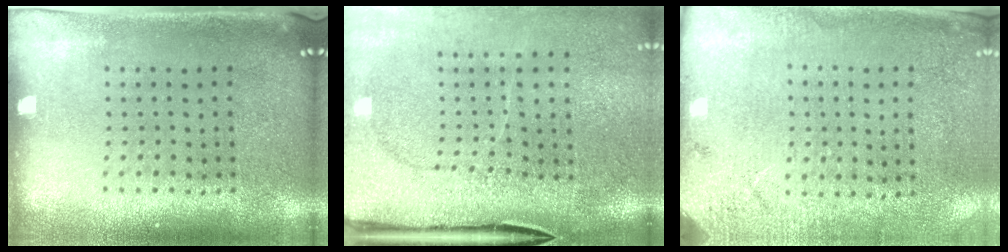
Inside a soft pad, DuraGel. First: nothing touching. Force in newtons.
{"total": 3.9, "press": 3.2, "slide": 2.3}
{"total": 2.6, "press": 2.2, "slide": 1.3}